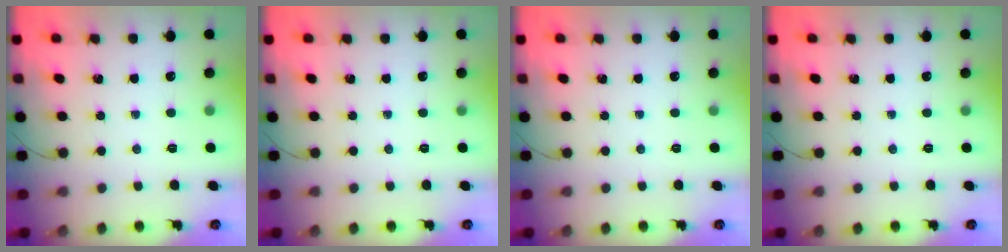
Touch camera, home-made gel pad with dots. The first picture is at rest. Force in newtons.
{"total": 0.0}
{"total": 0.0}
{"total": 0.0}